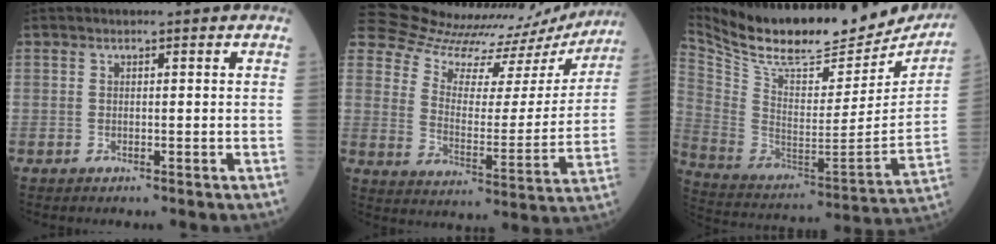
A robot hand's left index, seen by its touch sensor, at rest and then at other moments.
{"total": 25.2, "force": [24.3, 4.7, 4.5], "torque": [-0.070, -0.063, 0.321]}
{"total": 28.0, "force": [24.8, 7.1, 10.8], "torque": [-0.201, -0.053, 0.365]}